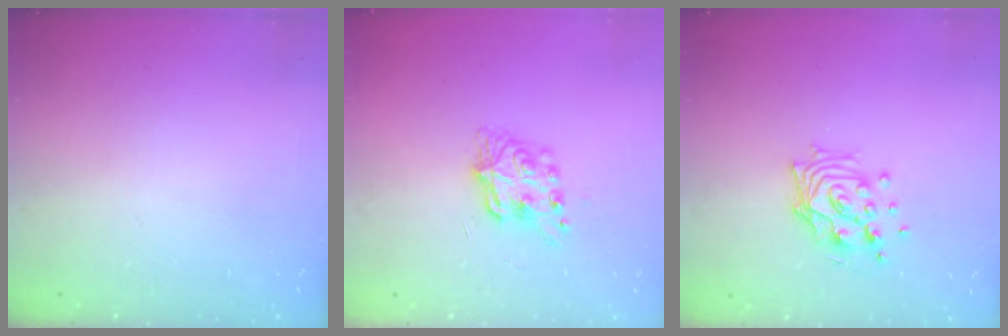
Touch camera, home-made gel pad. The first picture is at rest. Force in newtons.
{"total": 8.4, "press": 8.3, "slide": 0.3}
{"total": 12.6, "press": 12.5, "slide": 1.7}